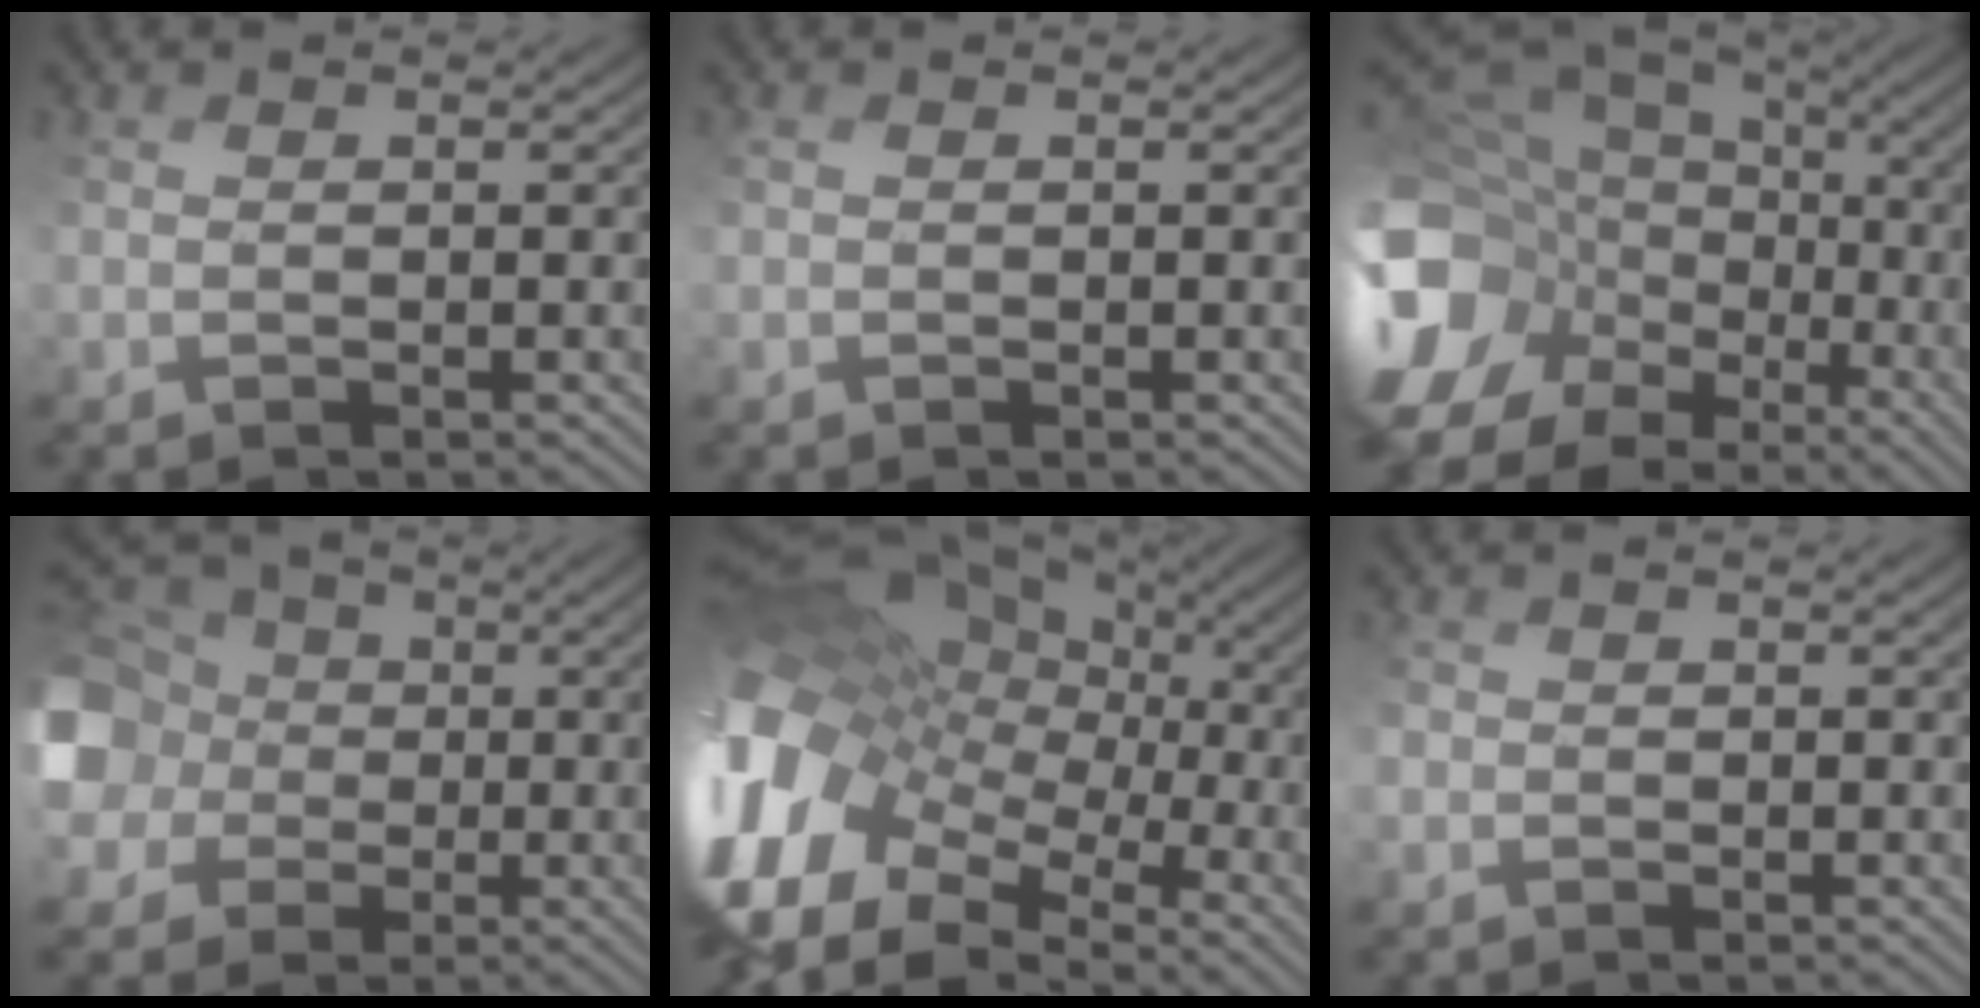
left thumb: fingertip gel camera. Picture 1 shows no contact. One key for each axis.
{"total": 0.0}
{"total": 20.6, "fx": -3.9, "fy": 17.2, "fz": 10.6, "tx": -0.284, "ty": -0.028, "tz": -0.062}
{"total": 15.5, "fx": 1.6, "fy": 14.3, "fz": 5.8, "tx": -0.225, "ty": 0.017, "tz": -0.002}
{"total": 17.6, "fx": -2.8, "fy": 12.2, "fz": 12.4, "tx": -0.311, "ty": 0.021, "tz": -0.022}
{"total": 1.1, "fx": -0.3, "fy": 1.0, "fz": -0.1, "tx": 0.000, "ty": 0.002, "tz": -0.007}